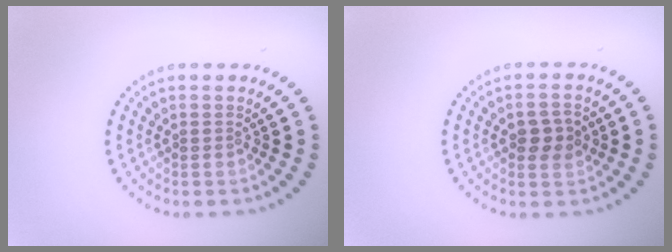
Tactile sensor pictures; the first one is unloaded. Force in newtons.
{"total": 2.6, "press": 2.6, "slide": 0.1}